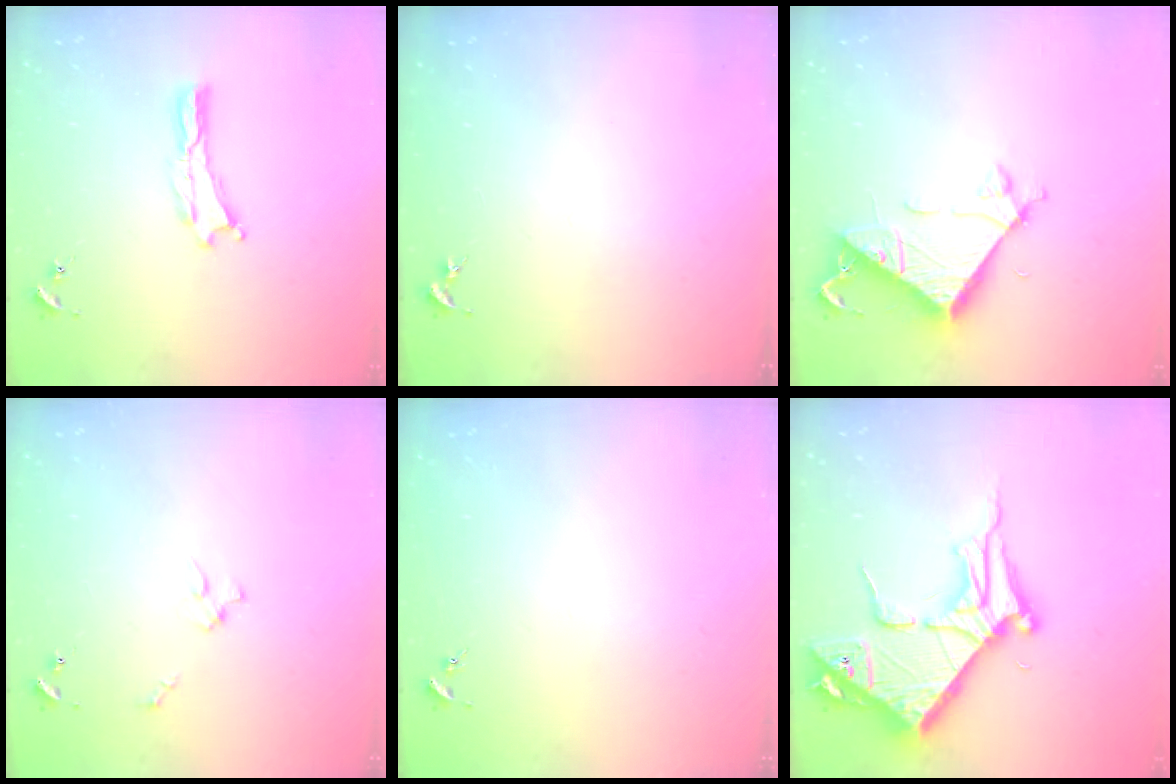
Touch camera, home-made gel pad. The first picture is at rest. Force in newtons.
{"total": 0.0}
{"total": 8.3, "press": 8.3, "slide": 0.8}
{"total": 2.3, "press": 2.2, "slide": 0.3}
{"total": 0.0}
{"total": 9.2, "press": 9.2, "slide": 1.1}